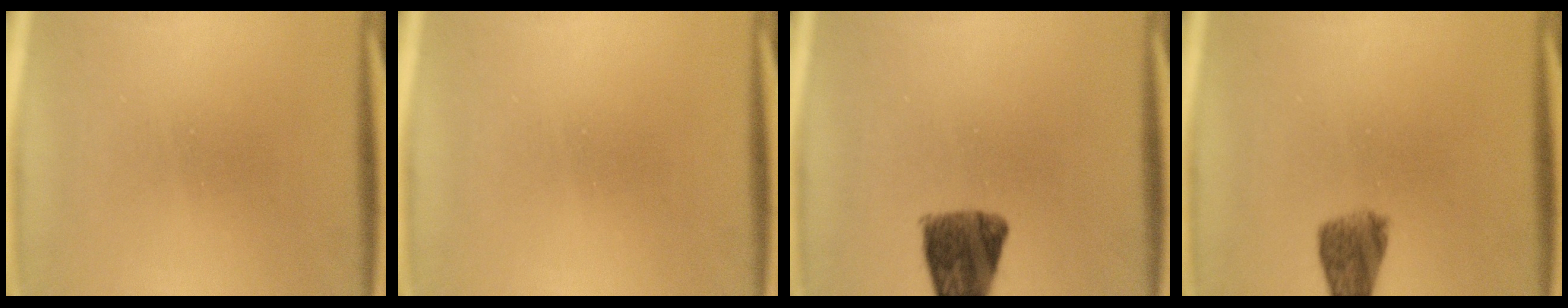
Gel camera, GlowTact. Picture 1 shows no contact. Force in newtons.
{"total": 0.0}
{"total": 8.4}
{"total": 5.6}